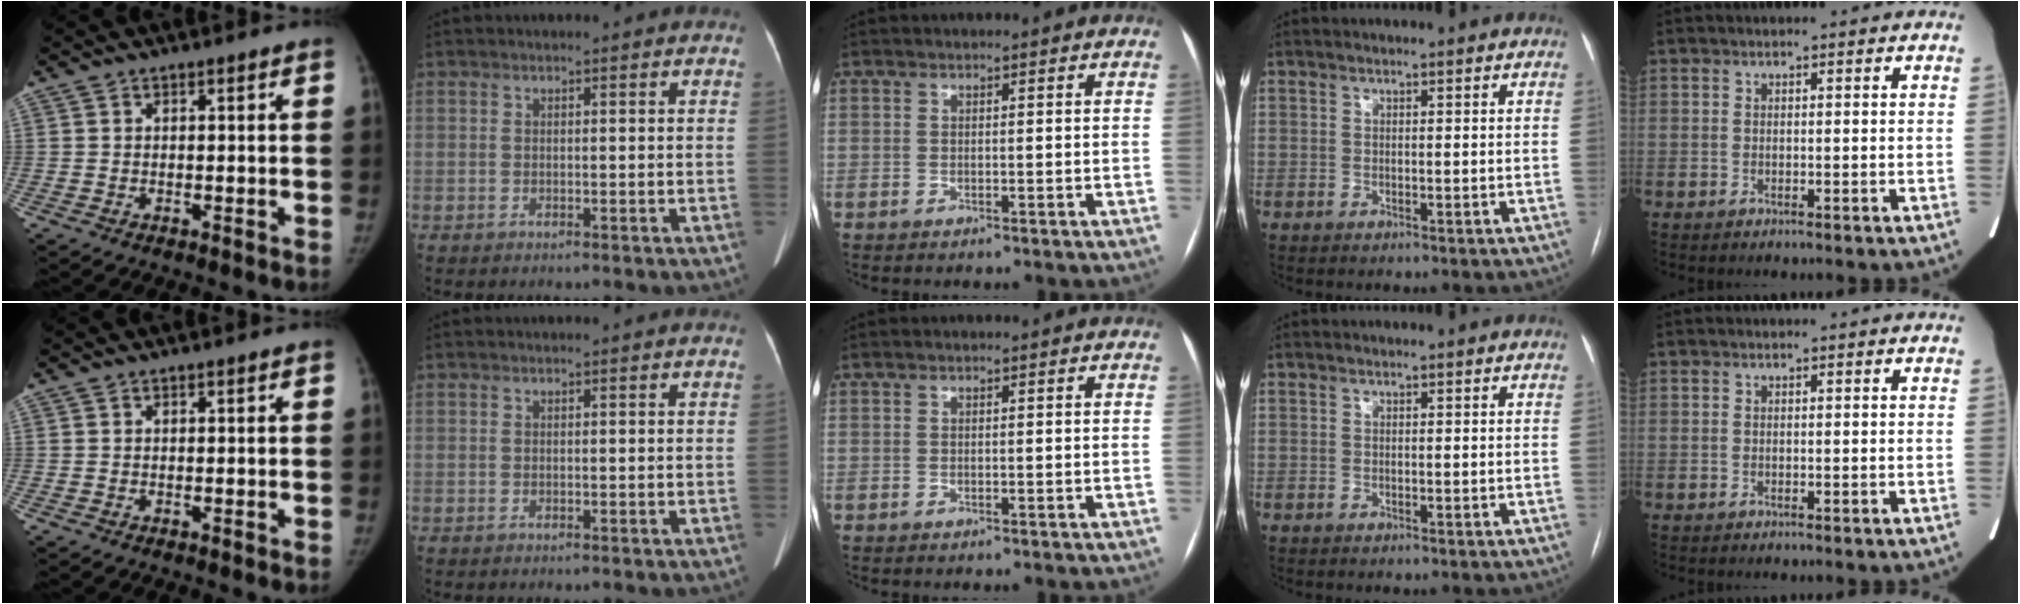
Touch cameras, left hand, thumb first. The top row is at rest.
{}